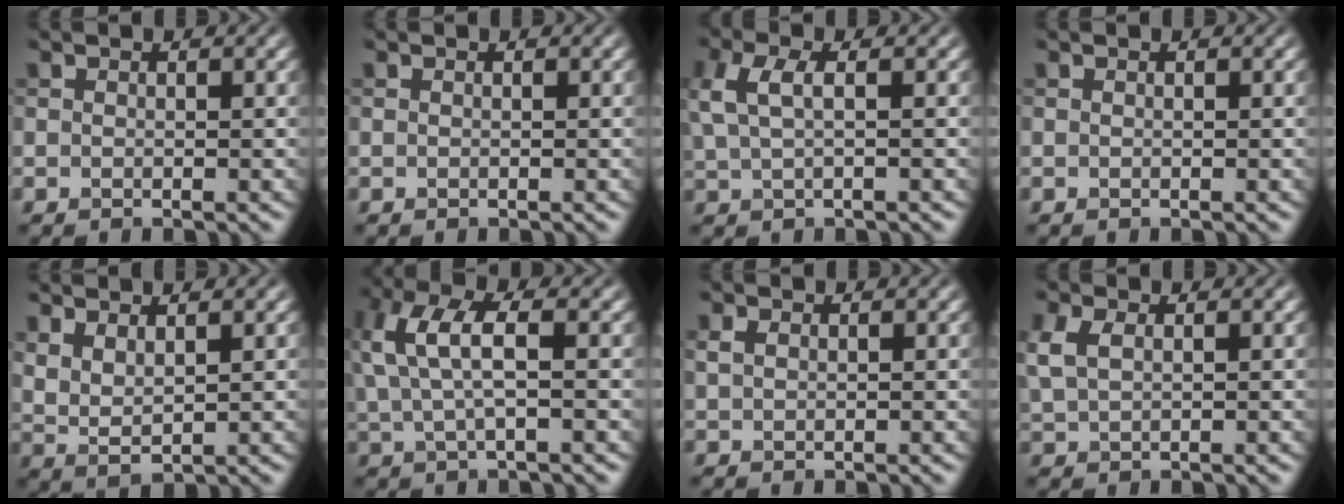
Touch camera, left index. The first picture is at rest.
{"total": 0.0}
{"total": 3.3, "force": [0.8, 1.4, 2.9], "torque": [-0.073, 0.009, 0.015]}
{"total": 0.0}
{"total": 2.5, "force": [1.6, 0.9, 1.8], "torque": [-0.044, -0.007, 0.036]}
{"total": 5.4, "force": [1.0, 2.1, 4.9], "torque": [-0.111, 0.011, 0.014]}
{"total": 1.0, "force": [0.5, 0.7, 0.6], "torque": [-0.016, 0.002, 0.010]}
{"total": 3.0, "force": [0.9, 1.9, 2.2], "torque": [-0.059, 0.005, 0.021]}